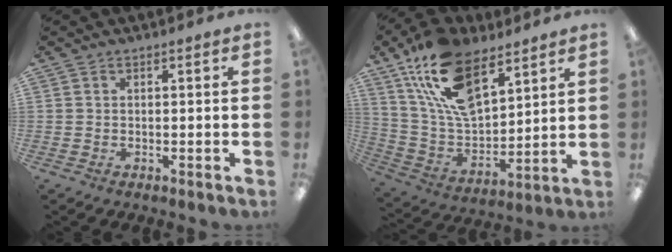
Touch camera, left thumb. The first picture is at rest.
{"total": 19.7, "force": [11.7, 10.0, 12.3], "torque": [-0.264, -0.050, 0.212]}